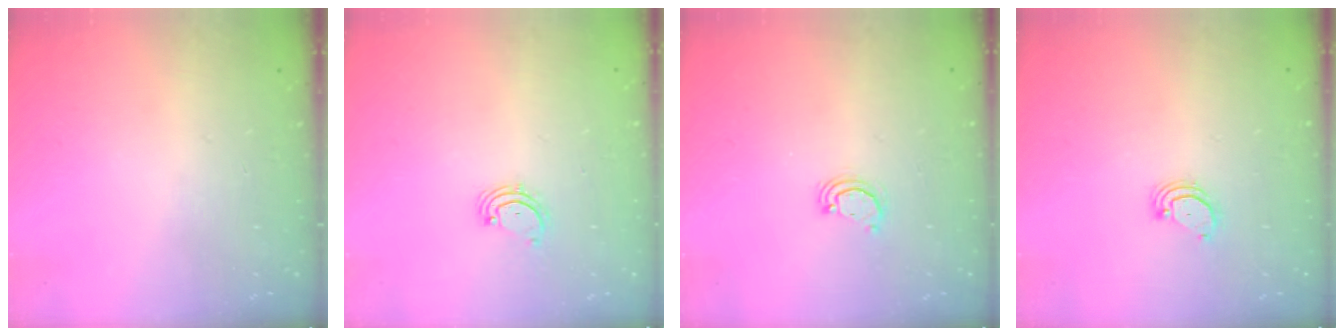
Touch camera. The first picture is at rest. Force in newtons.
{"total": 2.1, "press": 2.1, "slide": 0.3}
{"total": 2.5, "press": 2.5, "slide": 0.3}
{"total": 2.2, "press": 2.2, "slide": 0.3}